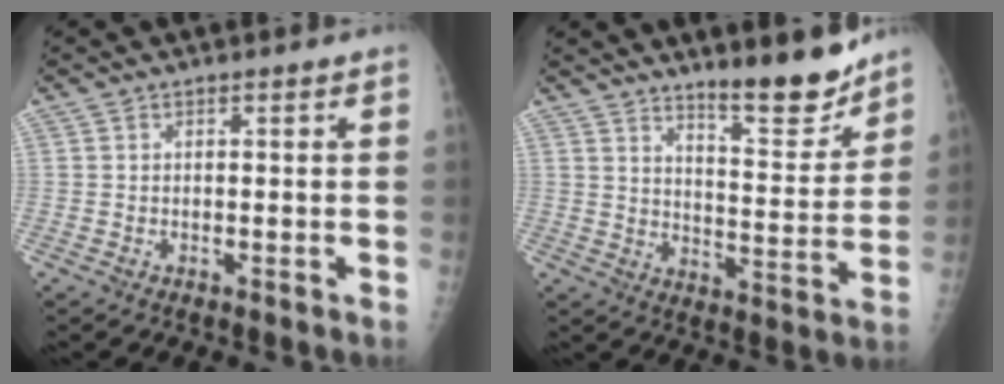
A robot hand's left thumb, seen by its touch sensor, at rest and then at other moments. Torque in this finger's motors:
{"motor_torque": [1.00, 0.96, 0.39, -0.35, 0.09]}